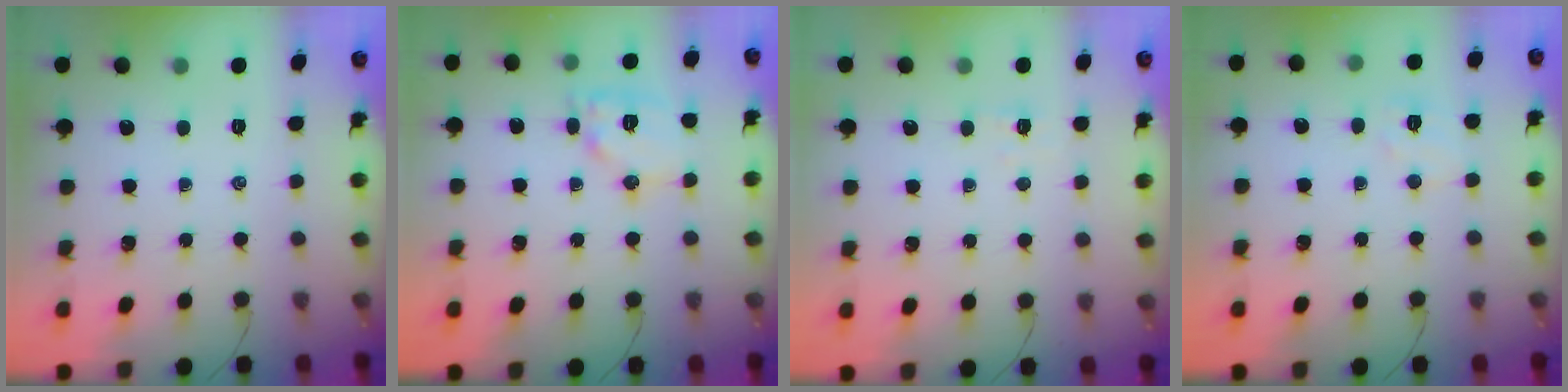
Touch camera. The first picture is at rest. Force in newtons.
{"total": 11.3, "press": 11.3, "slide": 0.3}
{"total": 2.2, "press": 2.0, "slide": 0.8}
{"total": 5.2, "press": 5.1, "slide": 1.1}